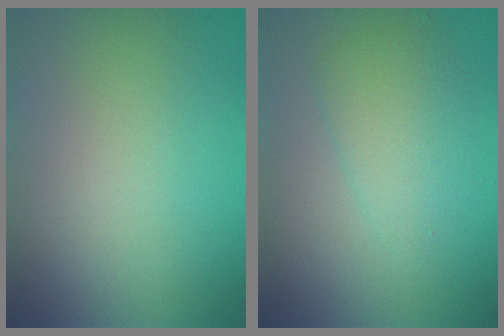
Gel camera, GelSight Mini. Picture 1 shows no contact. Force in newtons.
{"total": 2.6, "press": 2.6, "slide": 0.1}